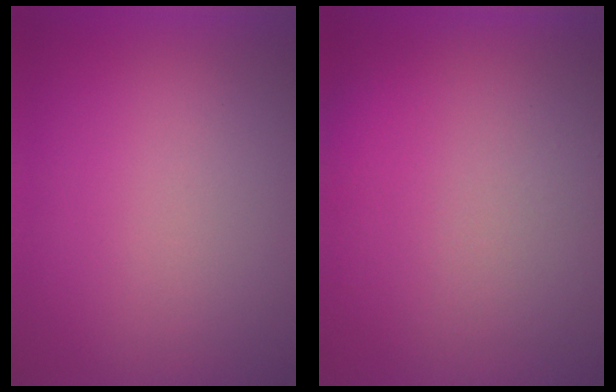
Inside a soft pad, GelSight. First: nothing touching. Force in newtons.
{"total": 5.8}